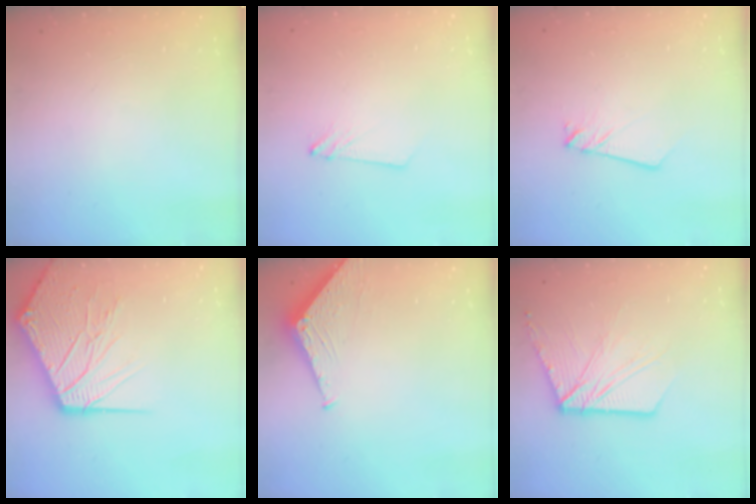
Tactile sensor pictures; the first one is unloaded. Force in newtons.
{"total": 2.4, "press": 2.4, "slide": 0.2}
{"total": 2.4, "press": 2.4, "slide": 0.2}
{"total": 18.3, "press": 18.2, "slide": 2.4}
{"total": 3.8, "press": 3.7, "slide": 0.5}
{"total": 14.0, "press": 13.9, "slide": 1.7}